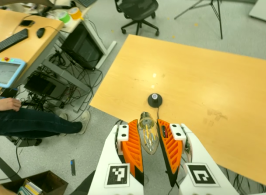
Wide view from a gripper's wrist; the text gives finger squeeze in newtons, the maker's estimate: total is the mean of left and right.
{"total": 15.2, "left": 16.2, "right": 14.1}